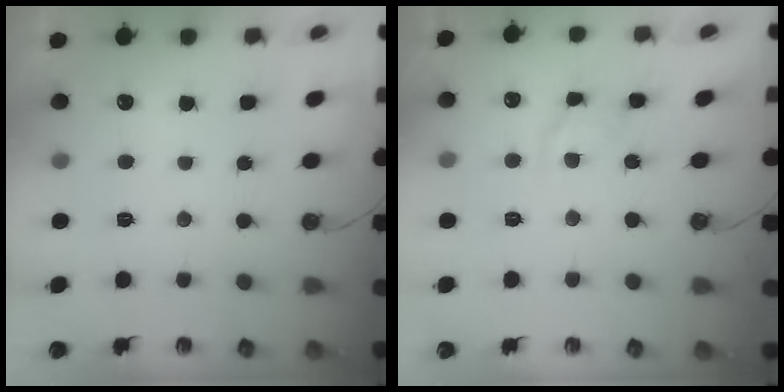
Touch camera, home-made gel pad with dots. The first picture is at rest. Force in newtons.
{"total": 10.6, "press": 10.5, "slide": 1.1}